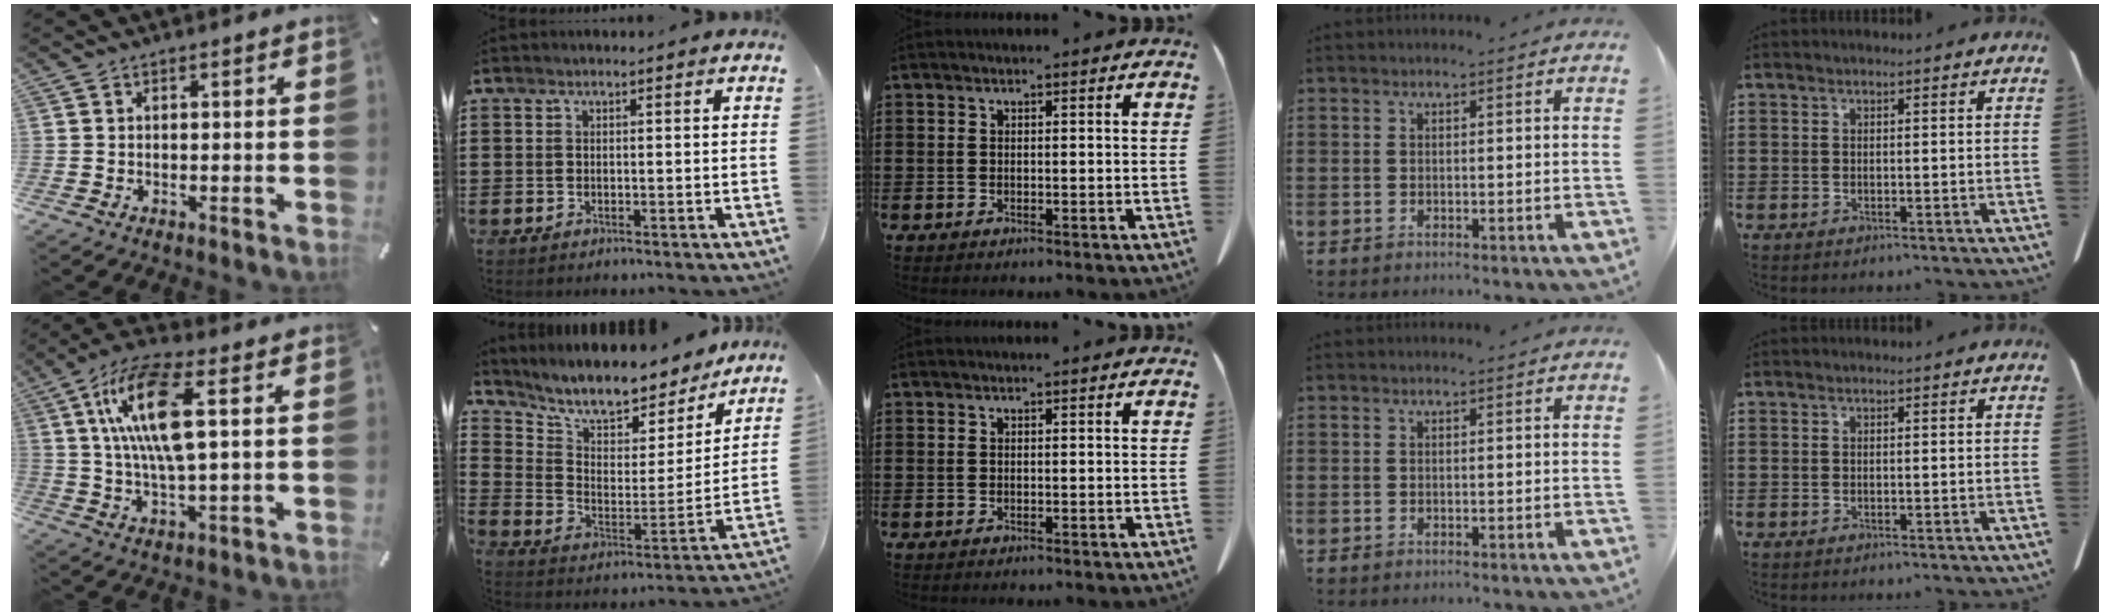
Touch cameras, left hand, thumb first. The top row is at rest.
{"thumb": {"total": 14.9, "force": [3.6, 5.0, 13.6], "torque": [-0.284, -0.002, 0.058]}, "index": {"total": 9.1, "force": [8.4, 2.4, 2.8], "torque": [-0.073, -0.065, 0.139]}}